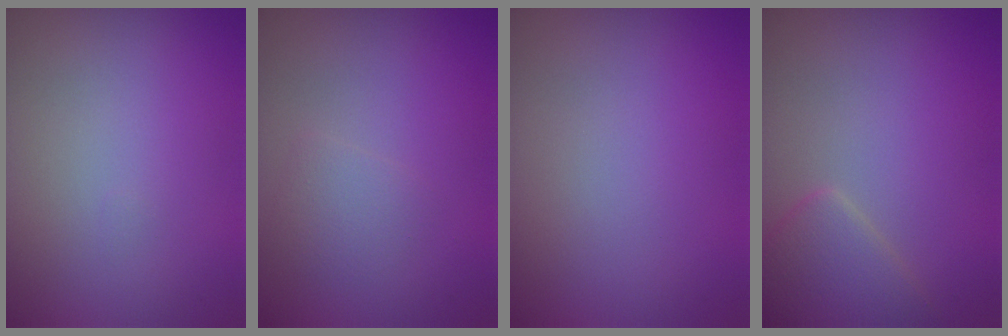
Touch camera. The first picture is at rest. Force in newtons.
{"total": 1.4, "press": 1.4, "slide": 0.1}
{"total": 0.0}
{"total": 2.7, "press": 2.7, "slide": 0.1}